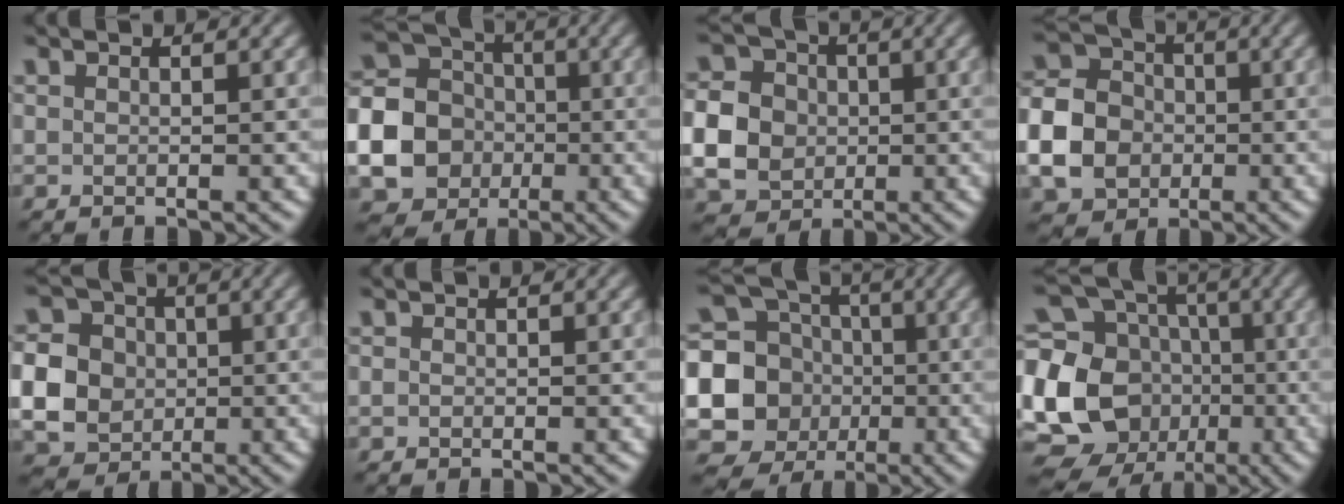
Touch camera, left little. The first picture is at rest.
{"total": 16.3, "force": [-3.9, 15.1, 4.7], "torque": [-0.153, -0.017, -0.104]}
{"total": 7.4, "force": [-1.3, 6.5, 3.3], "torque": [-0.078, -0.004, -0.033]}
{"total": 7.6, "force": [-2.2, 6.4, 3.5], "torque": [-0.088, 0.000, -0.052]}
{"total": 9.1, "force": [-1.0, 8.2, 3.8], "torque": [-0.090, -0.005, -0.039]}
{"total": 0.6, "force": [-0.5, 0.3, -0.1], "torque": [0.007, -0.003, -0.010]}
{"total": 11.5, "force": [-1.9, 10.7, 3.8], "torque": [-0.094, -0.015, -0.050]}
{"total": 14.7, "force": [-2.6, 12.9, 6.5], "torque": [-0.172, -0.005, -0.064]}